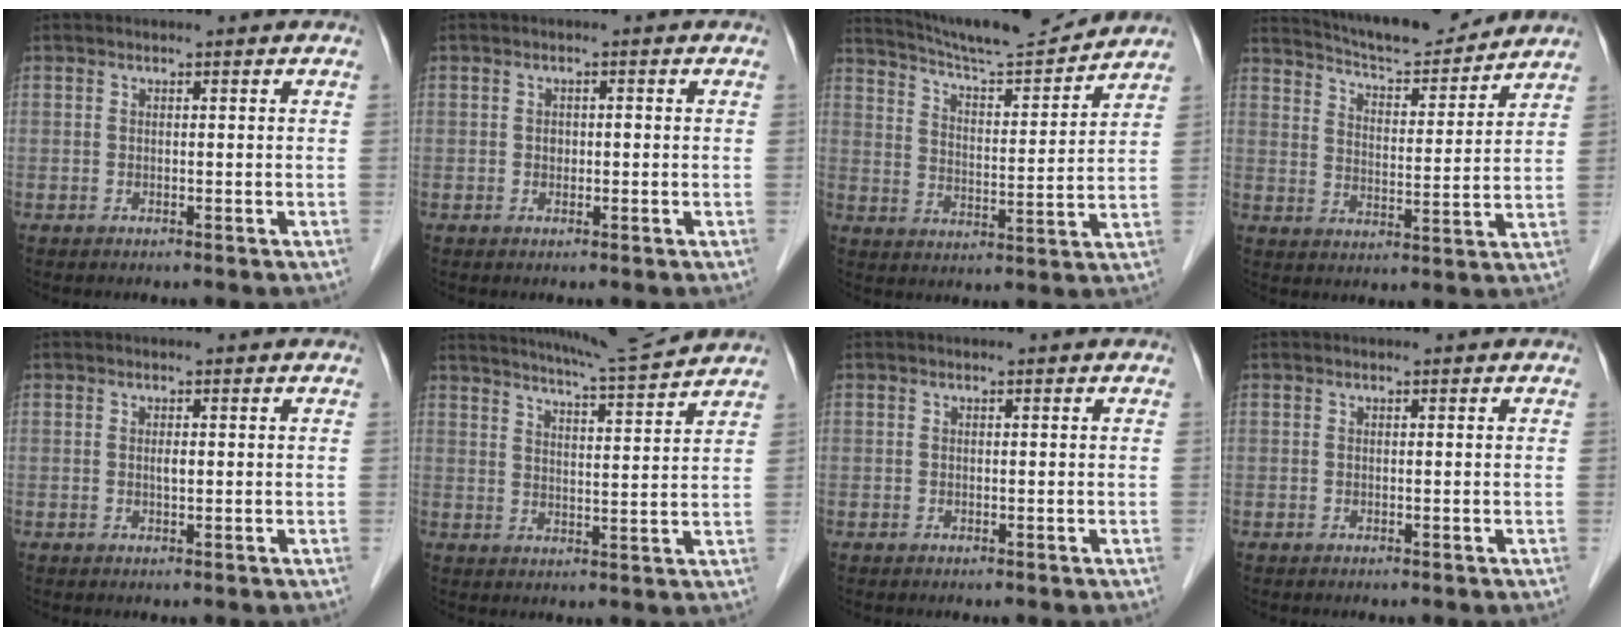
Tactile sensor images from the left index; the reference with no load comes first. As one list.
[{"total": 1.1, "force": [-0.1, 0.9, 0.7], "torque": [-0.012, 0.004, -0.001]}, {"total": 14.2, "force": [13.6, 0.1, 4.0], "torque": [-0.073, 0.001, 0.213]}, {"total": 12.9, "force": [12.3, 1.4, 3.6], "torque": [-0.062, 0.003, 0.188]}, {"total": 0.9, "force": [0.1, 0.3, 0.8], "torque": [-0.014, -0.001, 0.002]}, {"total": 10.3, "force": [9.8, -1.3, 3.0], "torque": [-0.059, -0.003, 0.145]}, {"total": 0.0}, {"total": 0.0}]